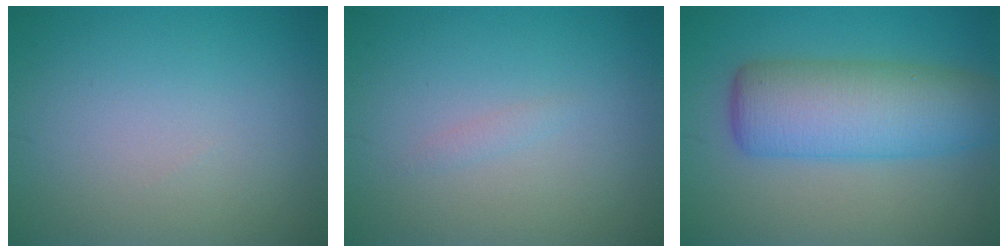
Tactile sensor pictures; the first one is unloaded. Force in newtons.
{"total": 0.6, "press": 0.6, "slide": 0.0}
{"total": 7.8, "press": 7.8, "slide": 0.4}